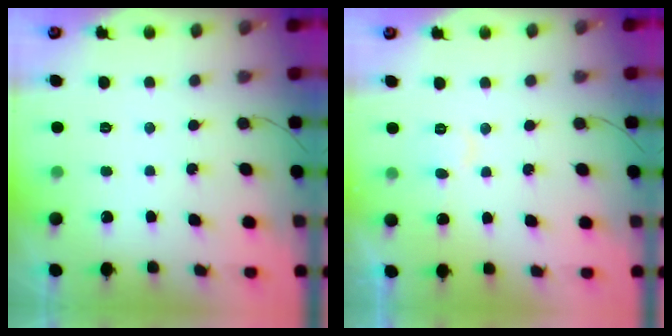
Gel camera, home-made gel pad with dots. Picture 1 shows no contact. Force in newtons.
{"total": 6.1, "press": 6.1, "slide": 0.5}